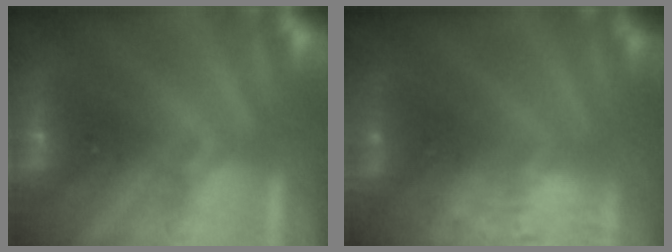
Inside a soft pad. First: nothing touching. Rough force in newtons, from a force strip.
{"total": 9.3}